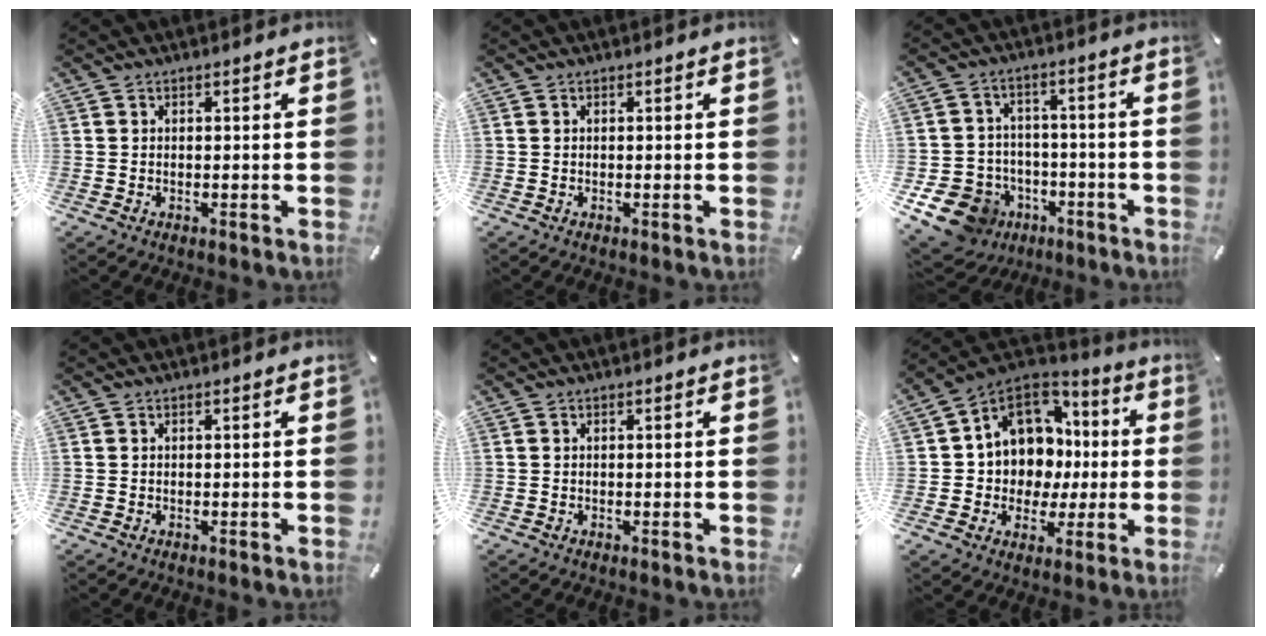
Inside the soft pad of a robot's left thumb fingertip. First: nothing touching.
{"total": 0.0}
{"total": 12.5, "force": [-6.0, 10.0, 4.4], "torque": [-0.099, 0.040, -0.099]}
{"total": 0.0}
{"total": 0.0}
{"total": 12.0, "force": [3.0, 11.0, 3.9], "torque": [-0.075, -0.028, 0.066]}